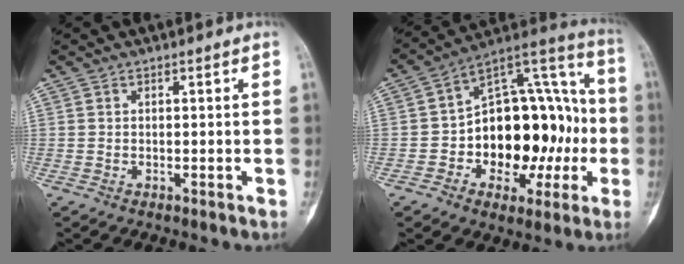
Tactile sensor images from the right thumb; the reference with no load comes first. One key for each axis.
{"total": 24.1, "fx": -3.2, "fy": 15.2, "fz": 18.5, "tx": -0.219, "ty": 0.055, "tz": -0.041}